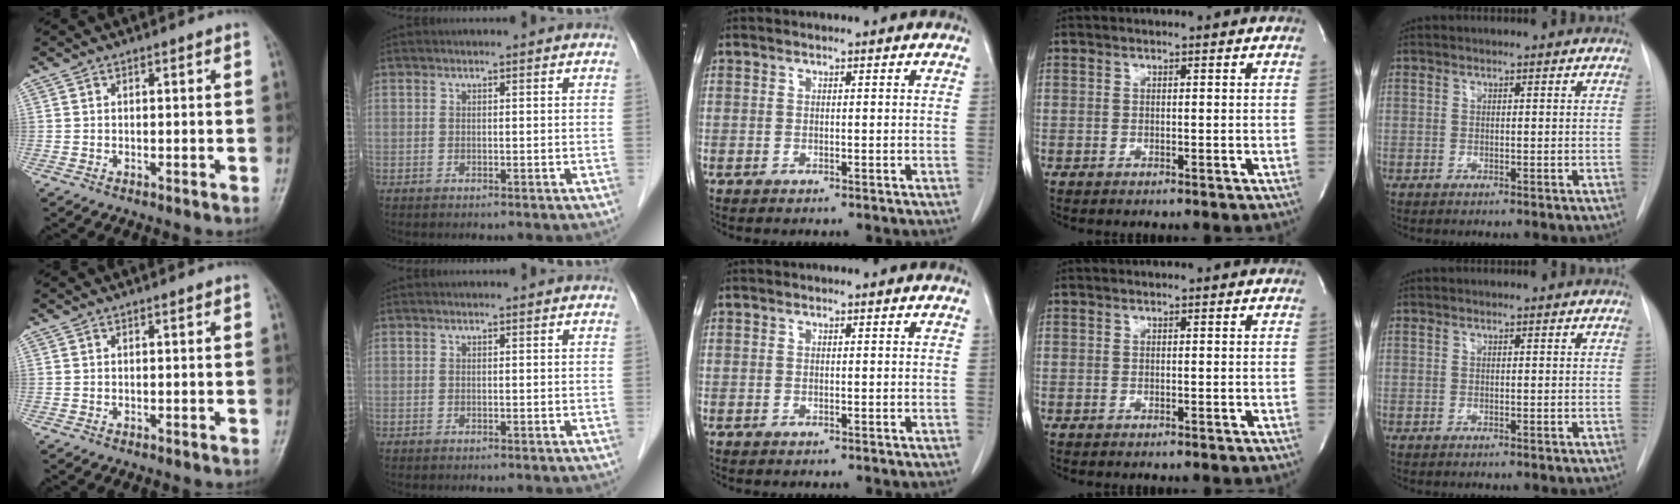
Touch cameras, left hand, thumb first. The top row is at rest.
{}